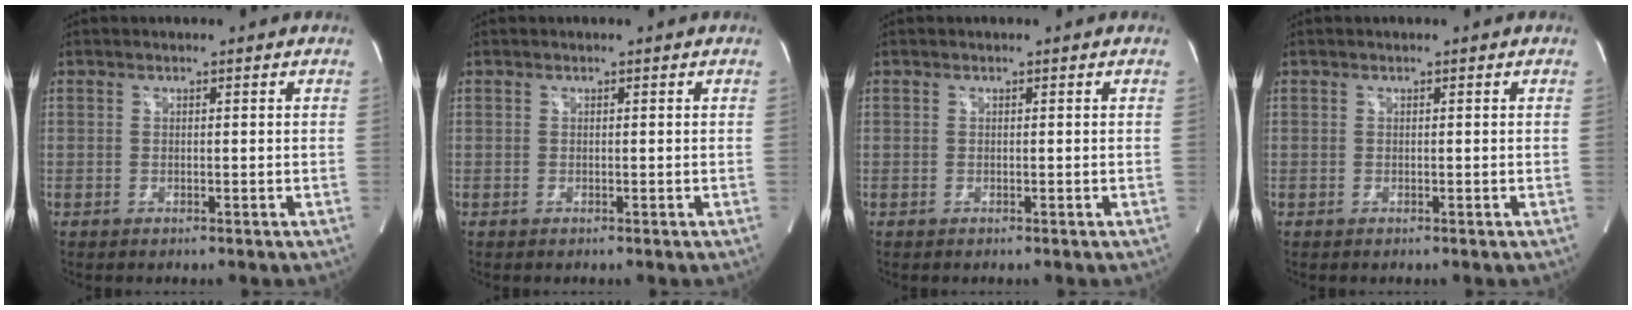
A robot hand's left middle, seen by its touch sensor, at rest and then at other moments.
{"total": 0.0}
{"total": 0.0}
{"total": 0.0}